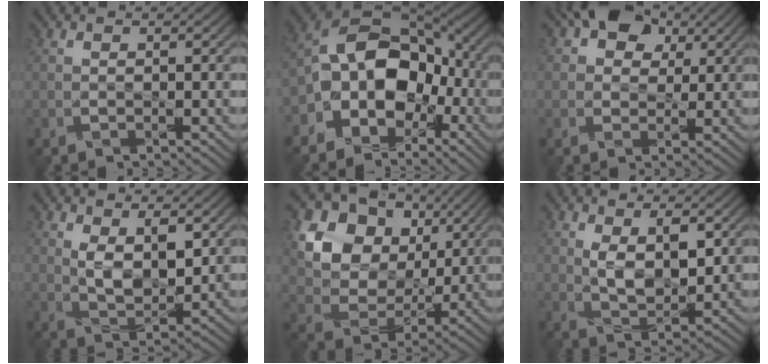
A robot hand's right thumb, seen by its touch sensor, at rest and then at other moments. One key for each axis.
{"total": 12.2, "fx": -3.3, "fy": 9.1, "fz": 7.5, "tx": -0.130, "ty": -0.002, "tz": -0.075}
{"total": 8.4, "fx": 4.0, "fy": 6.0, "fz": 4.3, "tx": -0.096, "ty": 0.026, "tz": 0.043}
{"total": 5.5, "fx": 1.8, "fy": 2.8, "fz": 4.3, "tx": -0.090, "ty": -0.009, "tz": 0.039}
{"total": 13.3, "fx": 5.1, "fy": 10.0, "fz": 7.1, "tx": -0.159, "ty": 0.010, "tz": 0.088}
{"total": 5.6, "fx": 1.6, "fy": 2.9, "fz": 4.5, "tx": -0.092, "ty": -0.009, "tz": 0.035}